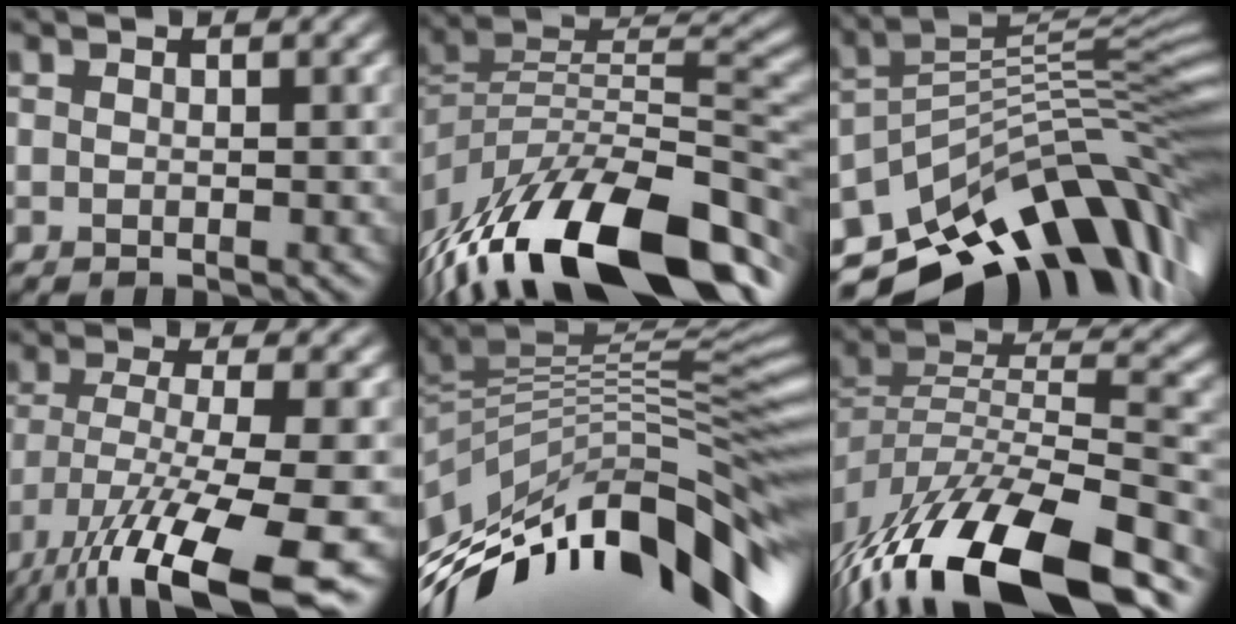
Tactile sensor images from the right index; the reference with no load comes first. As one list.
[{"total": 15.8, "force": [-8.1, 6.1, 12.1], "torque": [-0.209, 0.015, -0.144]}, {"total": 11.8, "force": [-5.8, 5.6, 8.6], "torque": [-0.148, 0.016, -0.095]}, {"total": 13.2, "force": [-7.4, 3.0, 10.6], "torque": [-0.190, -0.024, -0.123]}, {"total": 13.6, "force": [-3.4, 4.8, 12.3], "torque": [-0.208, 0.014, -0.059]}, {"total": 15.3, "force": [-10.0, 5.0, 10.5], "torque": [-0.195, 0.008, -0.169]}]